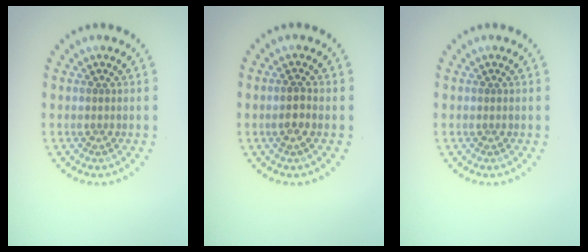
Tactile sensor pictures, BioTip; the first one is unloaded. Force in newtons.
{"total": 1.0, "press": 0.9, "slide": 0.5}
{"total": 0.0}